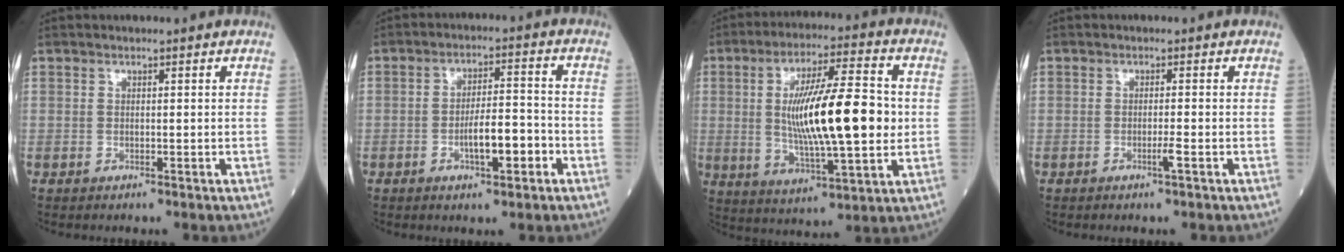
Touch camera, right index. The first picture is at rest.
{"total": 6.7, "force": [-2.5, 1.6, 6.0], "torque": [-0.106, 0.008, -0.040]}
{"total": 17.1, "force": [0.6, 2.9, 16.8], "torque": [-0.302, 0.002, 0.009]}
{"total": 1.5, "force": [-0.7, -0.3, 1.3], "torque": [-0.027, -0.003, -0.012]}